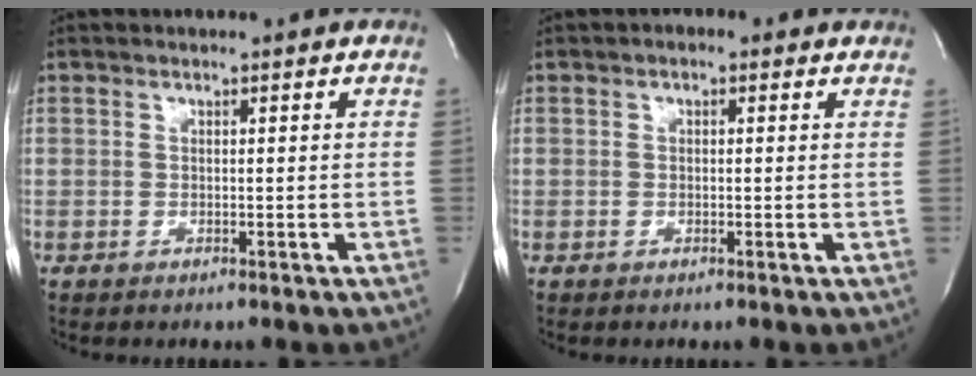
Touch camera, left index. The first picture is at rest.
{"total": 1.5, "force": [0.6, 1.0, 0.8], "torque": [-0.011, 0.014, 0.002]}